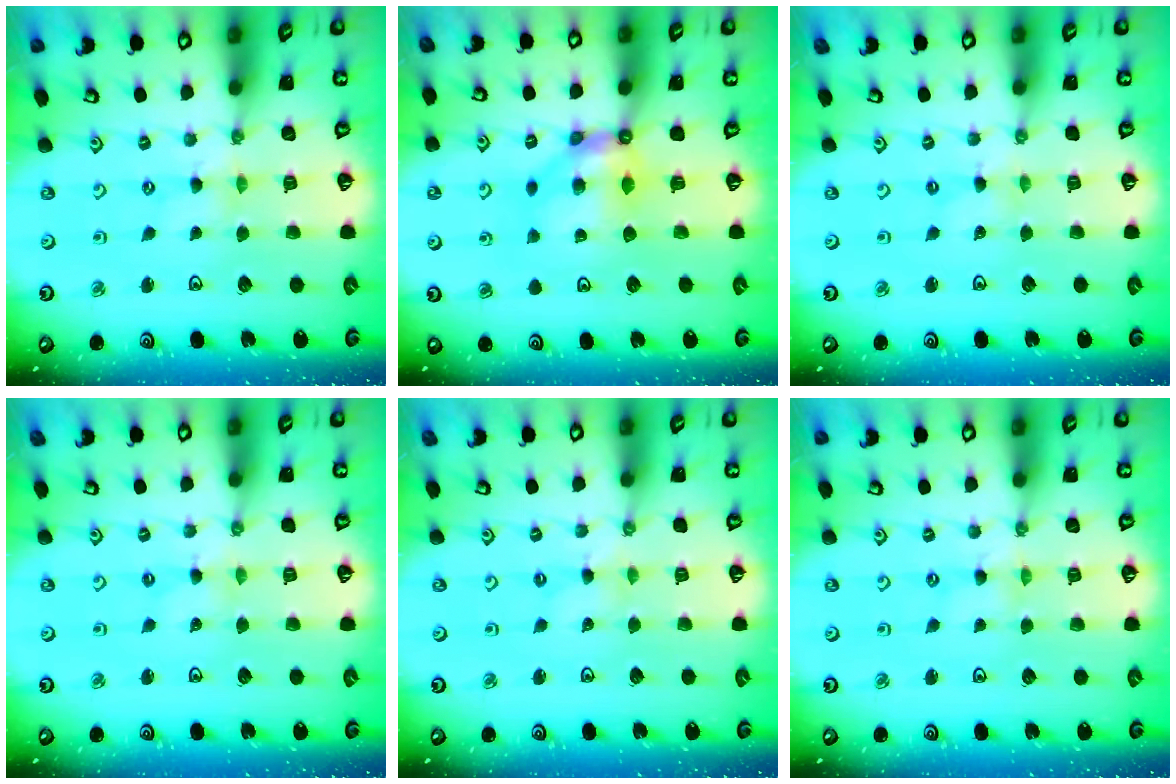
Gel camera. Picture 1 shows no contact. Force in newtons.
{"total": 7.3, "press": 7.2, "slide": 0.6}
{"total": 0.0}
{"total": 0.0}
{"total": 0.8, "press": 0.8, "slide": 0.2}
{"total": 0.0}